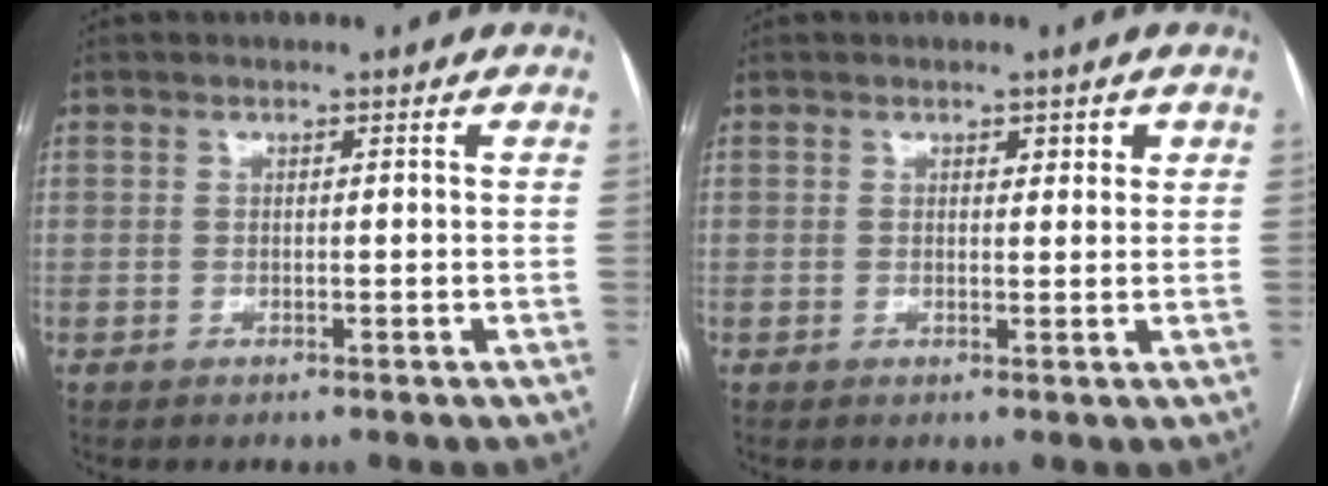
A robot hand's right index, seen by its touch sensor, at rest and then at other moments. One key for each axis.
{"total": 2.1, "fx": 1.1, "fy": 1.0, "fz": 1.5, "tx": -0.014, "ty": 0.001, "tz": 0.015}